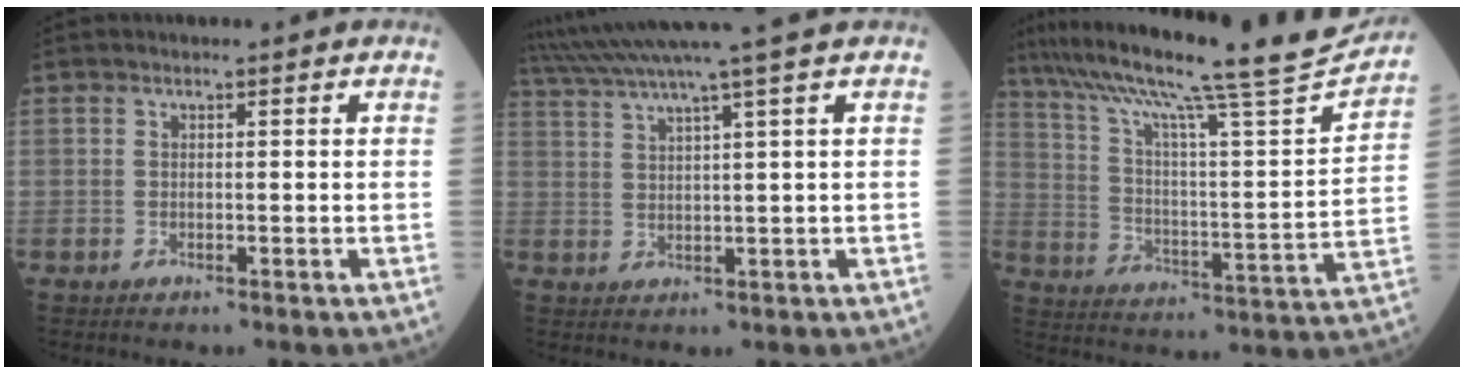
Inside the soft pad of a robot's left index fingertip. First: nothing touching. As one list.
[{"total": 9.4, "force": [7.7, -3.0, 4.3], "torque": [-0.076, 0.009, 0.127]}, {"total": 25.7, "force": [22.4, -0.4, 12.7], "torque": [-0.216, -0.045, 0.318]}]